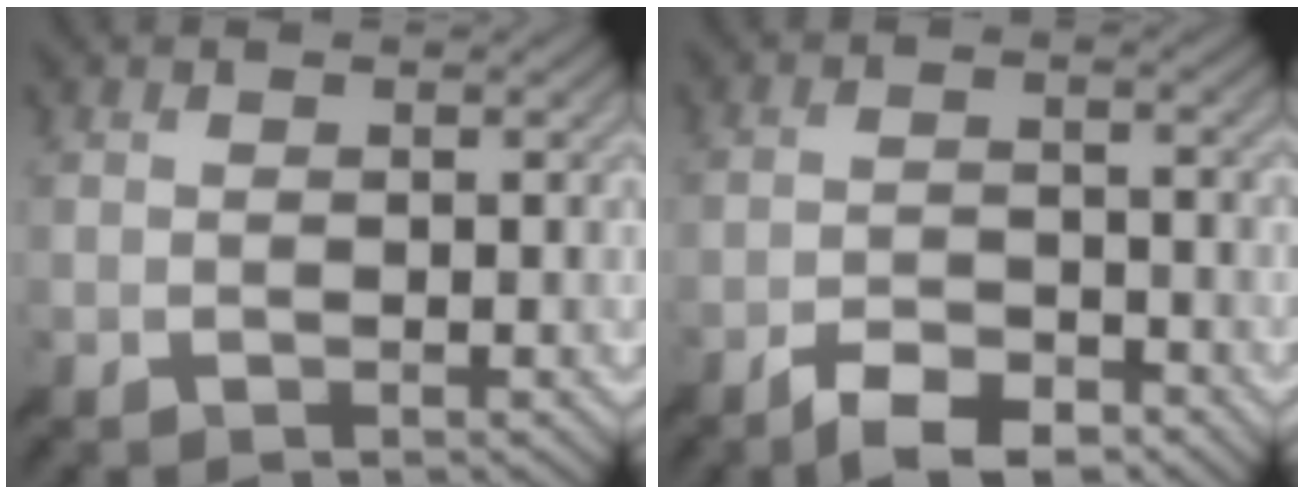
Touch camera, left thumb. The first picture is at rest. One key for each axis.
{"total": 6.2, "fx": -4.5, "fy": 1.7, "fz": 3.9, "tx": -0.074, "ty": 0.002, "tz": -0.084}